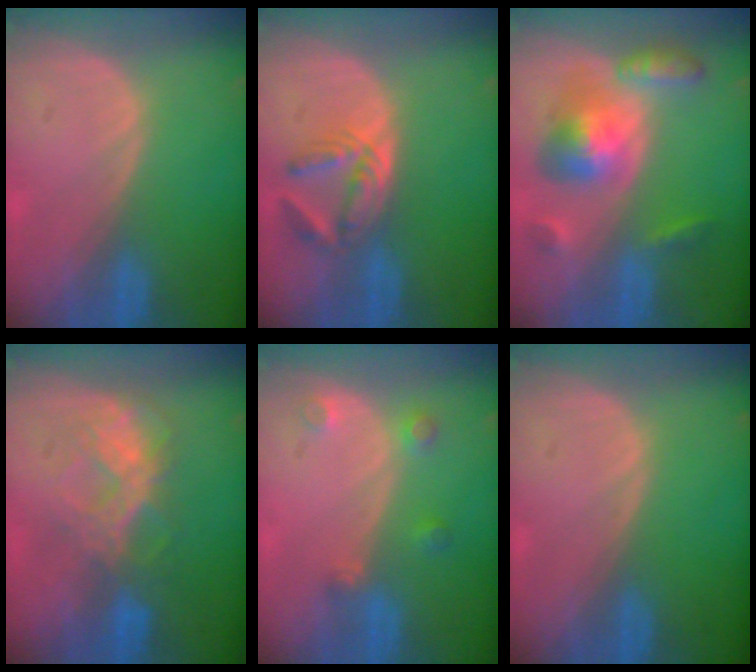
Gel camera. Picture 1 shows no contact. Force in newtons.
{"total": 5.7, "press": 5.3, "slide": 2.3}
{"total": 8.2, "press": 8.2, "slide": 0.7}
{"total": 6.8, "press": 6.7, "slide": 1.2}
{"total": 3.0, "press": 2.8, "slide": 1.1}
{"total": 0.0}